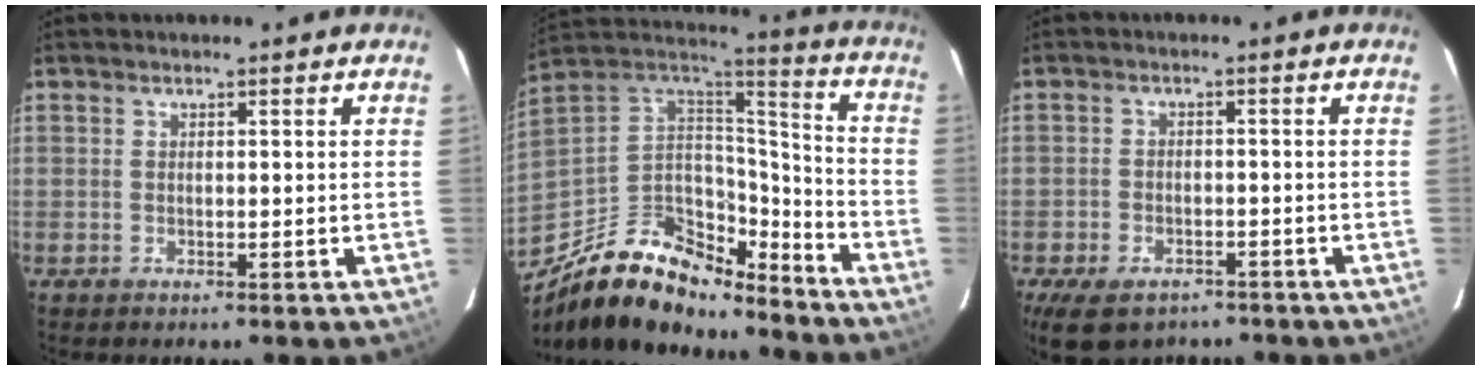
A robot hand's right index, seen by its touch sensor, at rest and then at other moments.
{"total": 22.0, "force": [-15.7, 10.6, 11.2], "torque": [-0.236, 0.015, -0.255]}
{"total": 10.7, "force": [-7.3, 6.0, 5.0], "torque": [-0.120, -0.014, -0.111]}